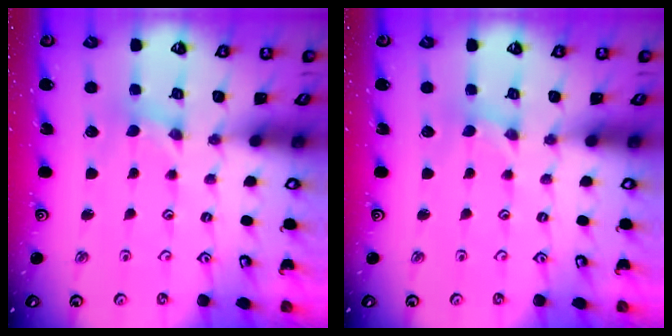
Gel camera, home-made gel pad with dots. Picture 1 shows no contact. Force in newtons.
{"total": 0.0}